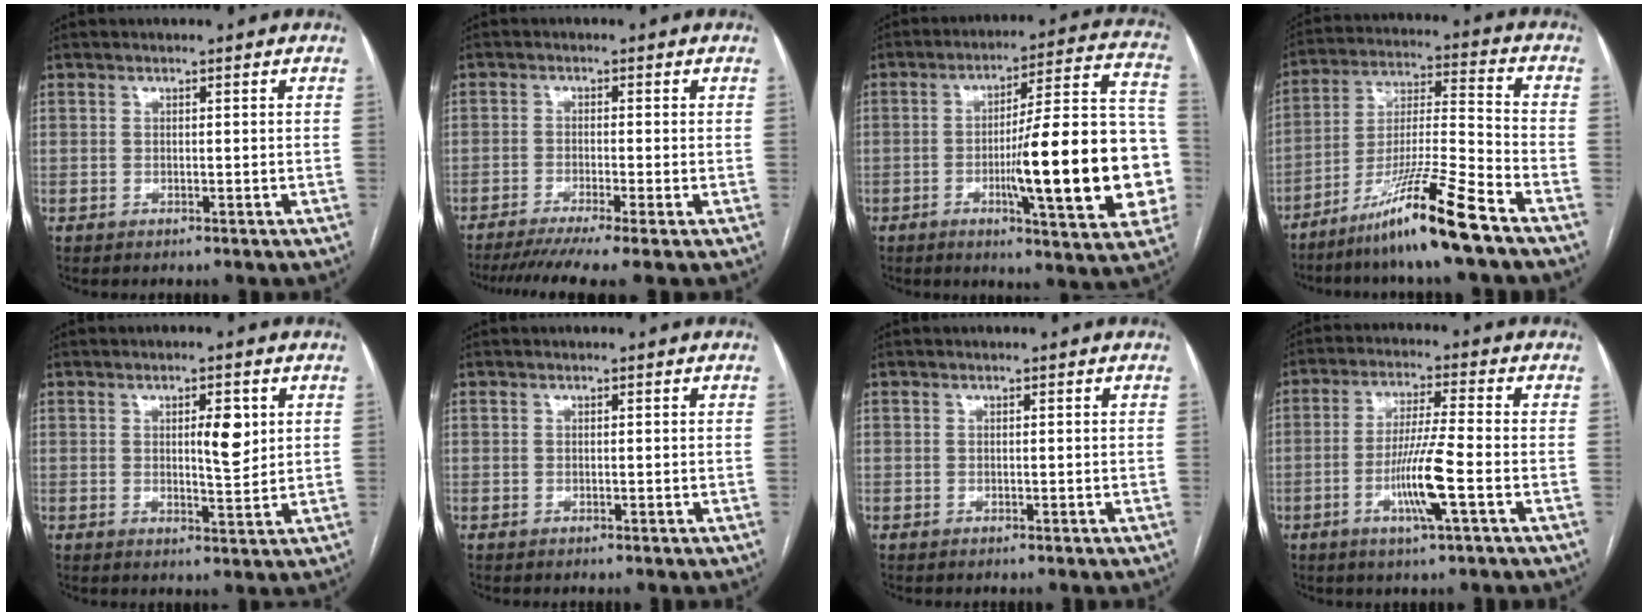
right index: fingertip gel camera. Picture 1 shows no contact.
{"total": 8.3, "force": [-6.3, -0.9, 5.2], "torque": [-0.076, -0.016, -0.099]}
{"total": 21.9, "force": [-4.3, 3.0, 21.3], "torque": [-0.242, 0.023, -0.055]}
{"total": 14.7, "force": [-10.2, -1.3, 10.6], "torque": [-0.198, -0.022, -0.183]}
{"total": 4.6, "force": [1.3, 1.1, 4.3], "torque": [-0.065, -0.006, 0.020]}
{"total": 0.0}
{"total": 0.0}
{"total": 8.9, "force": [-2.9, -0.5, 8.4], "torque": [-0.162, -0.009, -0.056]}